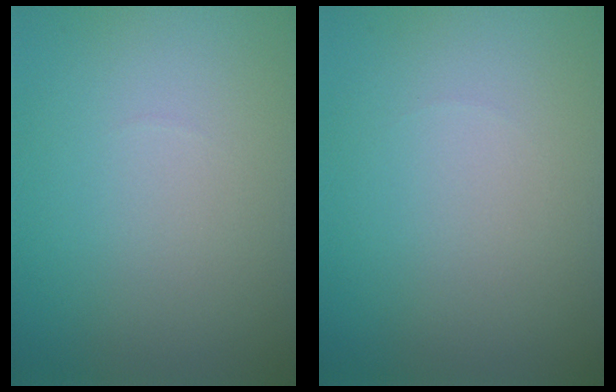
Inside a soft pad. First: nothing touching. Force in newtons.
{"total": 0.0}